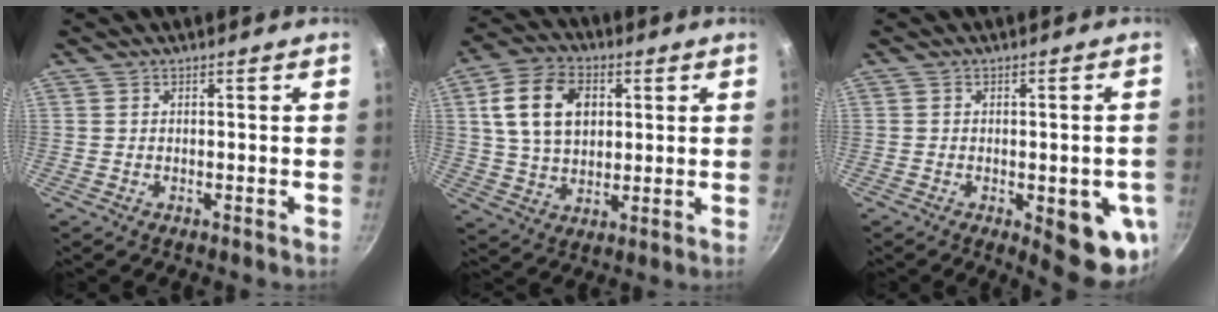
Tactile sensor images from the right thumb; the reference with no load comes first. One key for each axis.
{"total": 13.9, "fx": 3.4, "fy": 9.7, "fz": 9.3, "tx": -0.148, "ty": 0.003, "tz": 0.057}
{"total": 11.4, "fx": -3.2, "fy": 4.2, "fz": 10.0, "tx": -0.084, "ty": 0.000, "tz": -0.035}